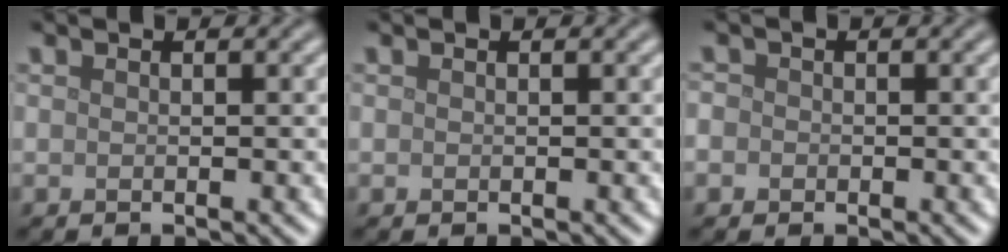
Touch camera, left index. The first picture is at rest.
{"total": 0.0}
{"total": 1.8, "force": [-0.2, 1.7, 0.6], "torque": [0.003, 0.008, -0.015]}